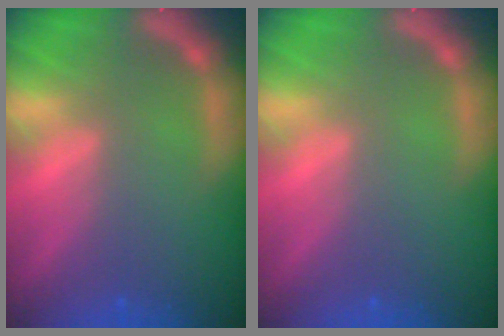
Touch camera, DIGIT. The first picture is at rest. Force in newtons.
{"total": 0.0}